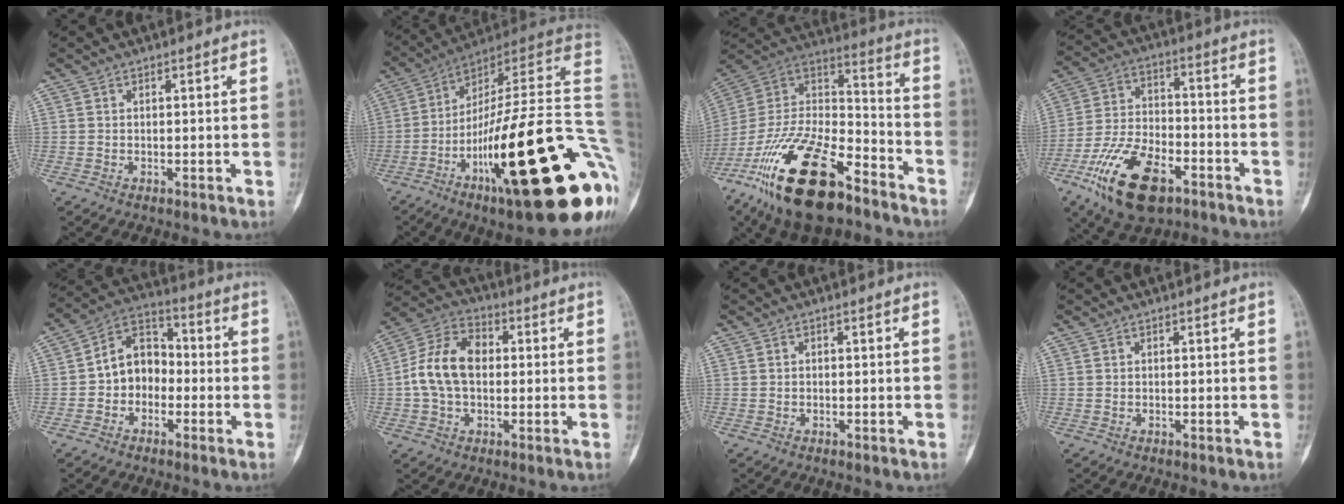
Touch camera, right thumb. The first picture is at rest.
{"total": 35.4, "force": [-8.9, 7.5, 33.5], "torque": [-0.393, 0.057, -0.144]}
{"total": 29.3, "force": [-18.2, 12.1, 19.5], "torque": [-0.385, 0.048, -0.324]}
{"total": 18.0, "force": [-9.7, 9.0, 12.2], "torque": [-0.216, 0.045, -0.171]}
{"total": 10.0, "force": [-1.8, 7.9, 5.8], "torque": [-0.060, 0.042, -0.047]}
{"total": 12.2, "force": [0.1, 8.4, 8.9], "torque": [-0.155, 0.032, -0.007]}
{"total": 0.7, "force": [-0.2, 0.6, 0.1], "torque": [0.006, 0.004, -0.006]}
{"total": 0.0}